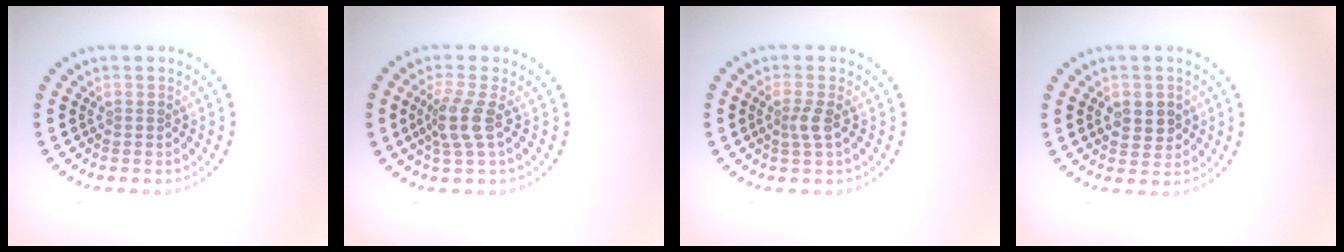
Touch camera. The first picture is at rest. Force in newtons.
{"total": 2.7, "press": 2.1, "slide": 1.7}
{"total": 1.7, "press": 1.2, "slide": 1.1}
{"total": 2.7, "press": 2.6, "slide": 0.5}